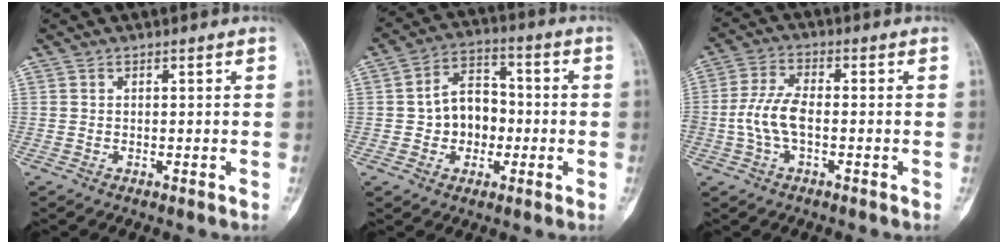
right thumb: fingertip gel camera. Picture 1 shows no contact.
{"total": 9.7, "force": [-1.1, 7.6, 6.0], "torque": [-0.060, 0.030, -0.023]}
{"total": 7.3, "force": [-1.3, 3.6, 6.2], "torque": [-0.145, 0.021, -0.027]}